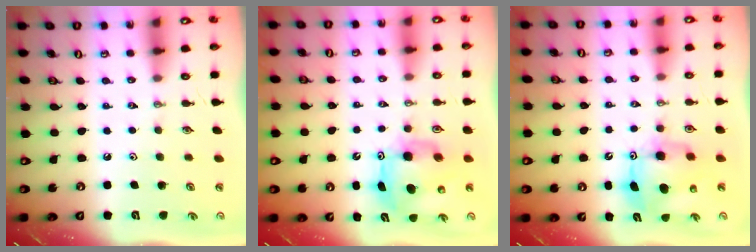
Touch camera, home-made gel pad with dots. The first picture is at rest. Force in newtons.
{"total": 9.2, "press": 9.2, "slide": 0.7}
{"total": 9.7, "press": 9.7, "slide": 0.8}